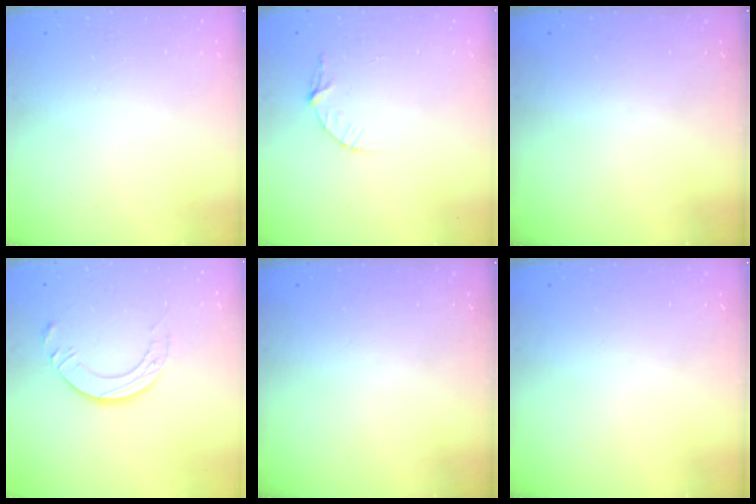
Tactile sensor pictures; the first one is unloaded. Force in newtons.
{"total": 3.4, "press": 3.4, "slide": 0.4}
{"total": 0.0}
{"total": 8.8, "press": 8.7, "slide": 0.9}
{"total": 0.0}
{"total": 0.0}